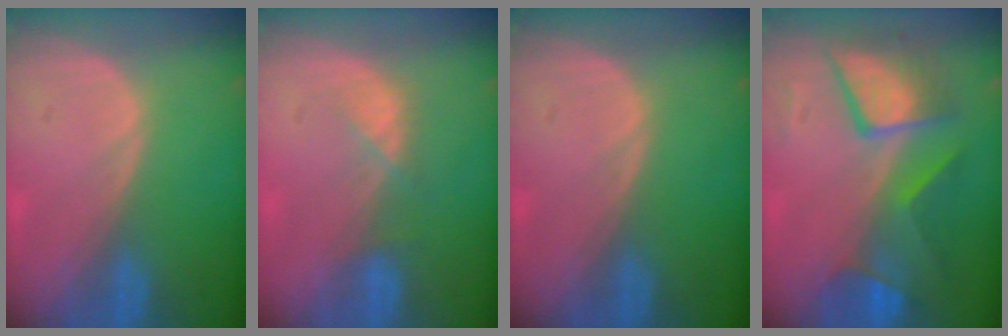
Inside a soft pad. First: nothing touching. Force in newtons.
{"total": 2.6, "press": 2.5, "slide": 0.8}
{"total": 0.0}
{"total": 8.6, "press": 8.6, "slide": 0.4}